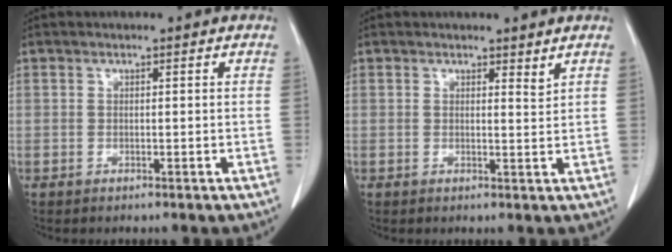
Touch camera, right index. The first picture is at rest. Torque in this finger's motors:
{"motor_torque": [-0.23, 0.28, 0.06, -0.01]}